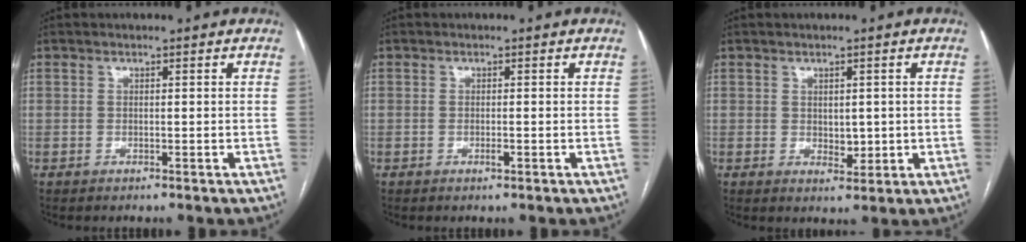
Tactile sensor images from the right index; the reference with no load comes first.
{"total": 0.8, "force": [-0.3, 0.2, 0.7], "torque": [-0.016, -0.002, -0.003]}
{"total": 3.0, "force": [0.1, 1.9, 2.3], "torque": [-0.031, -0.003, 0.010]}